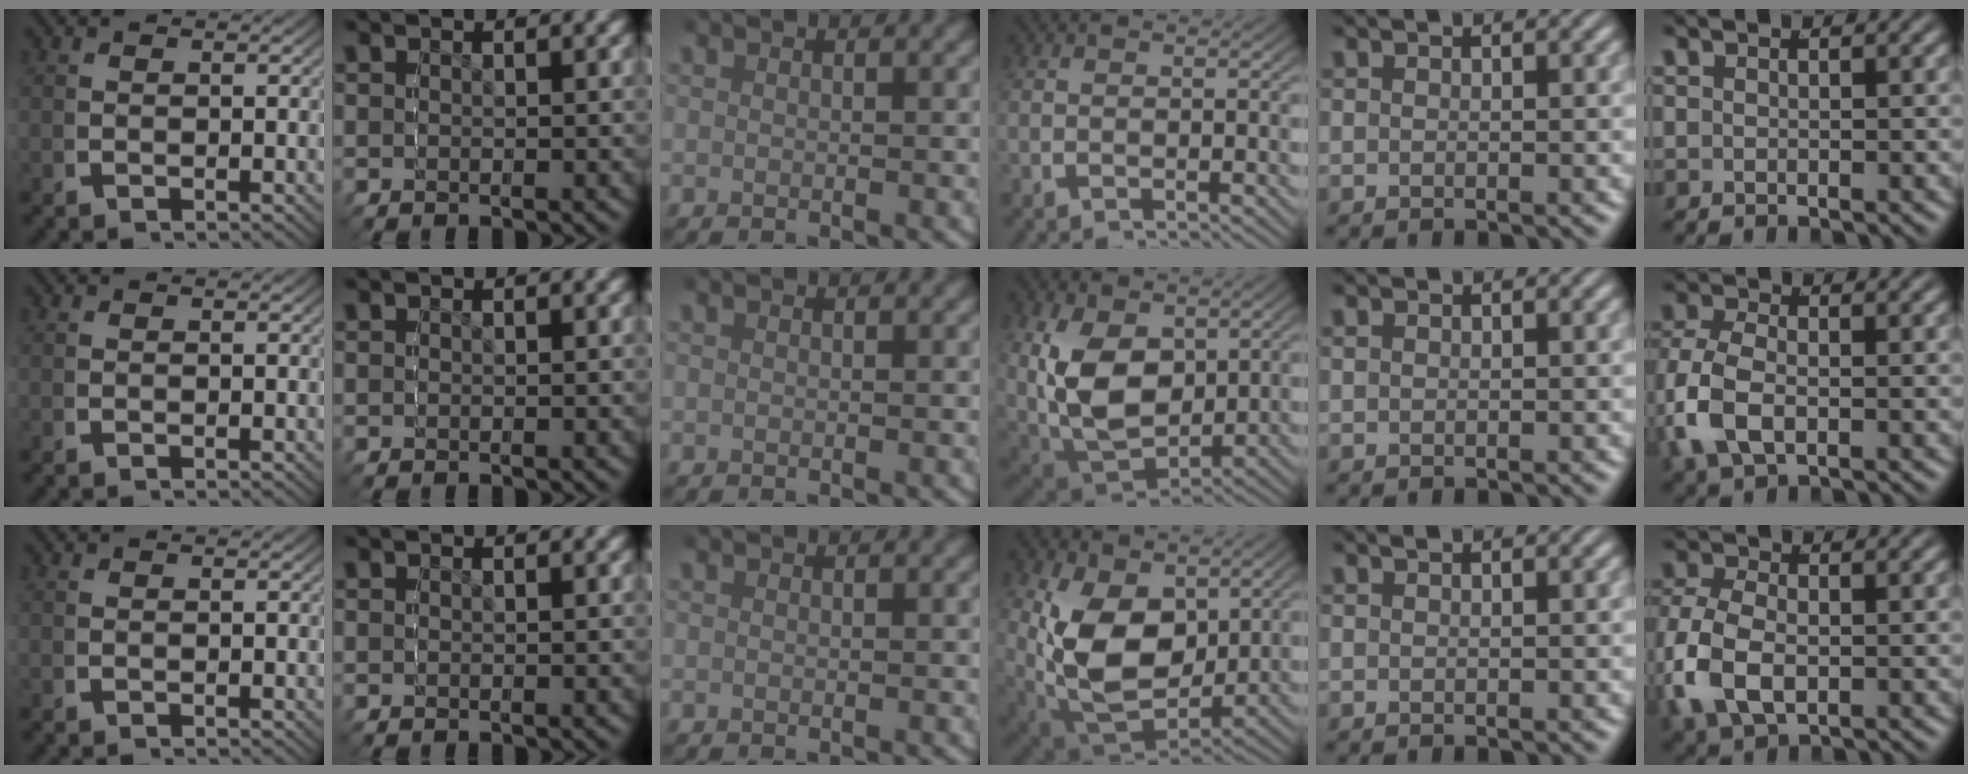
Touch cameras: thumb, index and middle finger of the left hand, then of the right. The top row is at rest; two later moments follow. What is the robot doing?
{"motion": "grasp_and_lifting", "object": "sponge"}